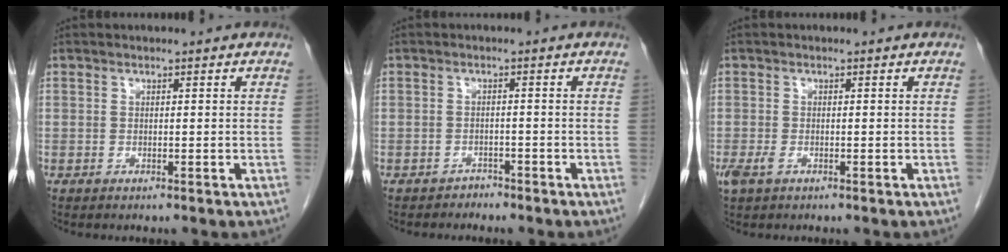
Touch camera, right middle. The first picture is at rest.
{"total": 1.5, "force": [-1.3, 0.7, -0.2], "torque": [-0.001, 0.002, -0.022]}
{"total": 2.2, "force": [-1.0, 1.1, 1.5], "torque": [-0.042, -0.003, -0.014]}